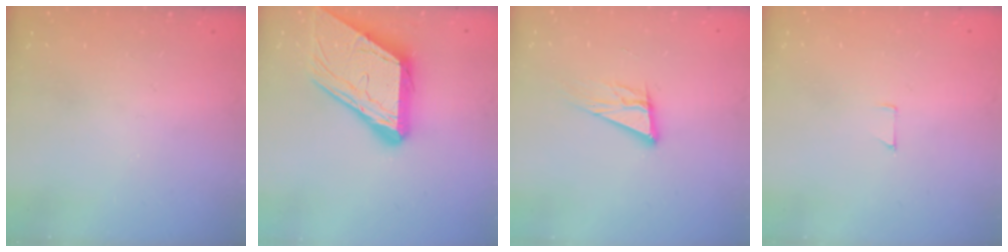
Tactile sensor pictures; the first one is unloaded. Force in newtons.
{"total": 16.3, "press": 16.2, "slide": 1.9}
{"total": 12.2, "press": 11.7, "slide": 3.4}
{"total": 3.8, "press": 3.8, "slide": 0.3}